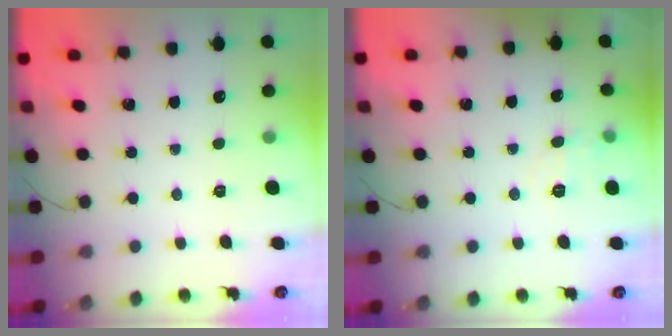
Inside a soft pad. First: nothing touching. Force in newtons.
{"total": 5.1, "press": 4.8, "slide": 1.7}